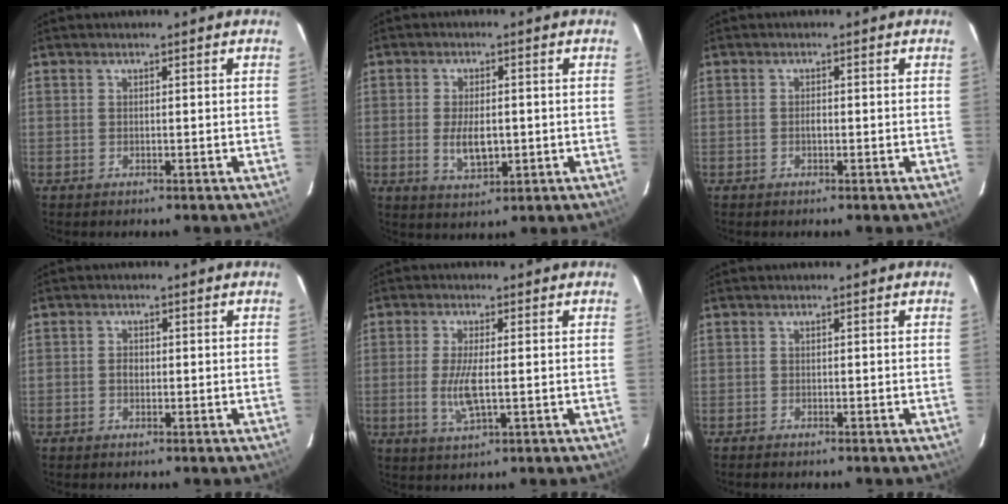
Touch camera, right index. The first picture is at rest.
{"total": 6.3, "force": [-0.9, 3.0, 5.4], "torque": [-0.106, -0.009, -0.009]}
{"total": 0.9, "force": [-0.2, 0.4, 0.7], "torque": [-0.013, 0.002, -0.004]}
{"total": 1.3, "force": [-0.2, 1.0, 0.8], "torque": [-0.017, 0.004, -0.005]}
{"total": 6.1, "force": [-0.8, 1.5, 5.8], "torque": [-0.122, -0.009, -0.014]}
{"total": 1.0, "force": [-0.9, 0.2, 0.3], "torque": [-0.011, -0.003, -0.016]}